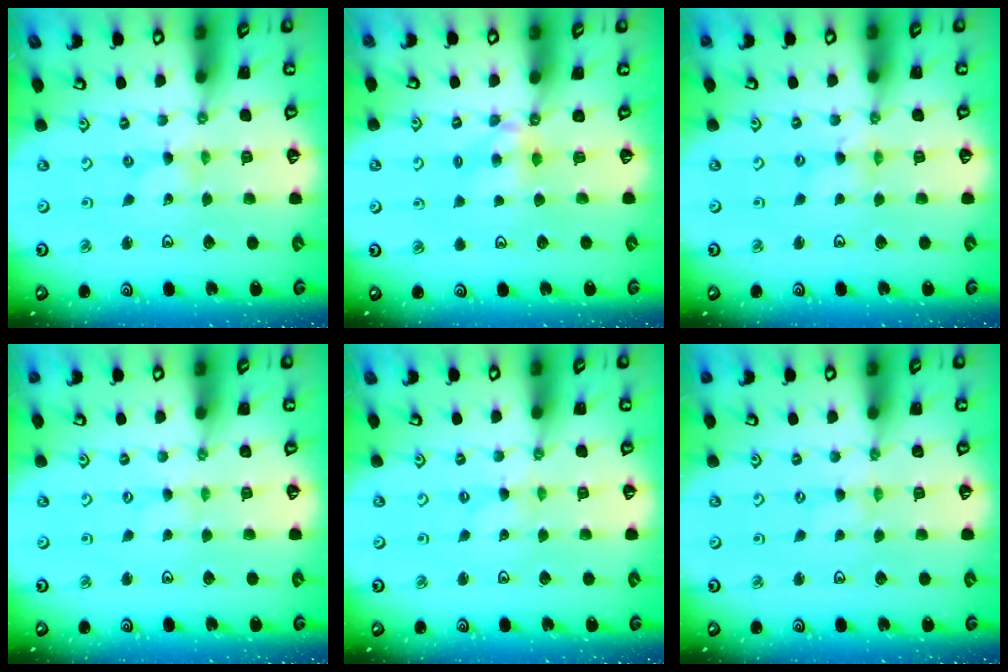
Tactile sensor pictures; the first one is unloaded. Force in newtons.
{"total": 4.7, "press": 4.7, "slide": 0.4}
{"total": 1.7, "press": 1.7, "slide": 0.2}
{"total": 0.0}
{"total": 0.0}
{"total": 0.0}